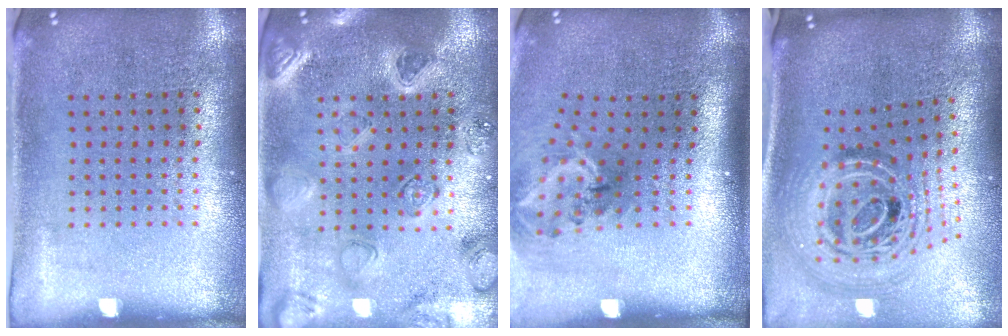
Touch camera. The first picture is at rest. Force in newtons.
{"total": 2.2, "press": 2.2, "slide": 0.2}
{"total": 2.0, "press": 1.4, "slide": 1.5}
{"total": 2.1, "press": 1.6, "slide": 1.4}